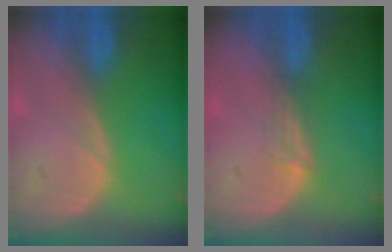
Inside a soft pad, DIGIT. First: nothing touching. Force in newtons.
{"total": 1.8, "press": 1.3, "slide": 1.2}